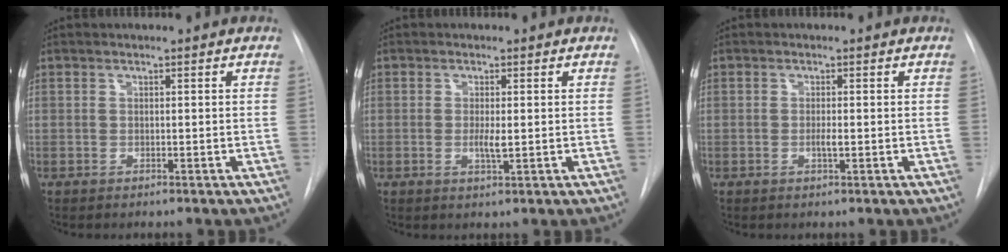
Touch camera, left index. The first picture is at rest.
{"total": 2.1, "force": [-0.1, 0.4, 2.0], "torque": [-0.040, -0.004, -0.003]}
{"total": 1.2, "force": [-0.3, 0.1, 1.1], "torque": [-0.022, -0.001, -0.006]}